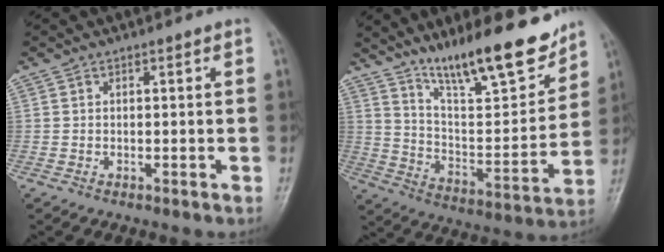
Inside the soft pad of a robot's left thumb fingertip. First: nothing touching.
{"total": 19.0, "force": [14.4, 4.4, 11.6], "torque": [-0.145, -0.084, 0.245]}